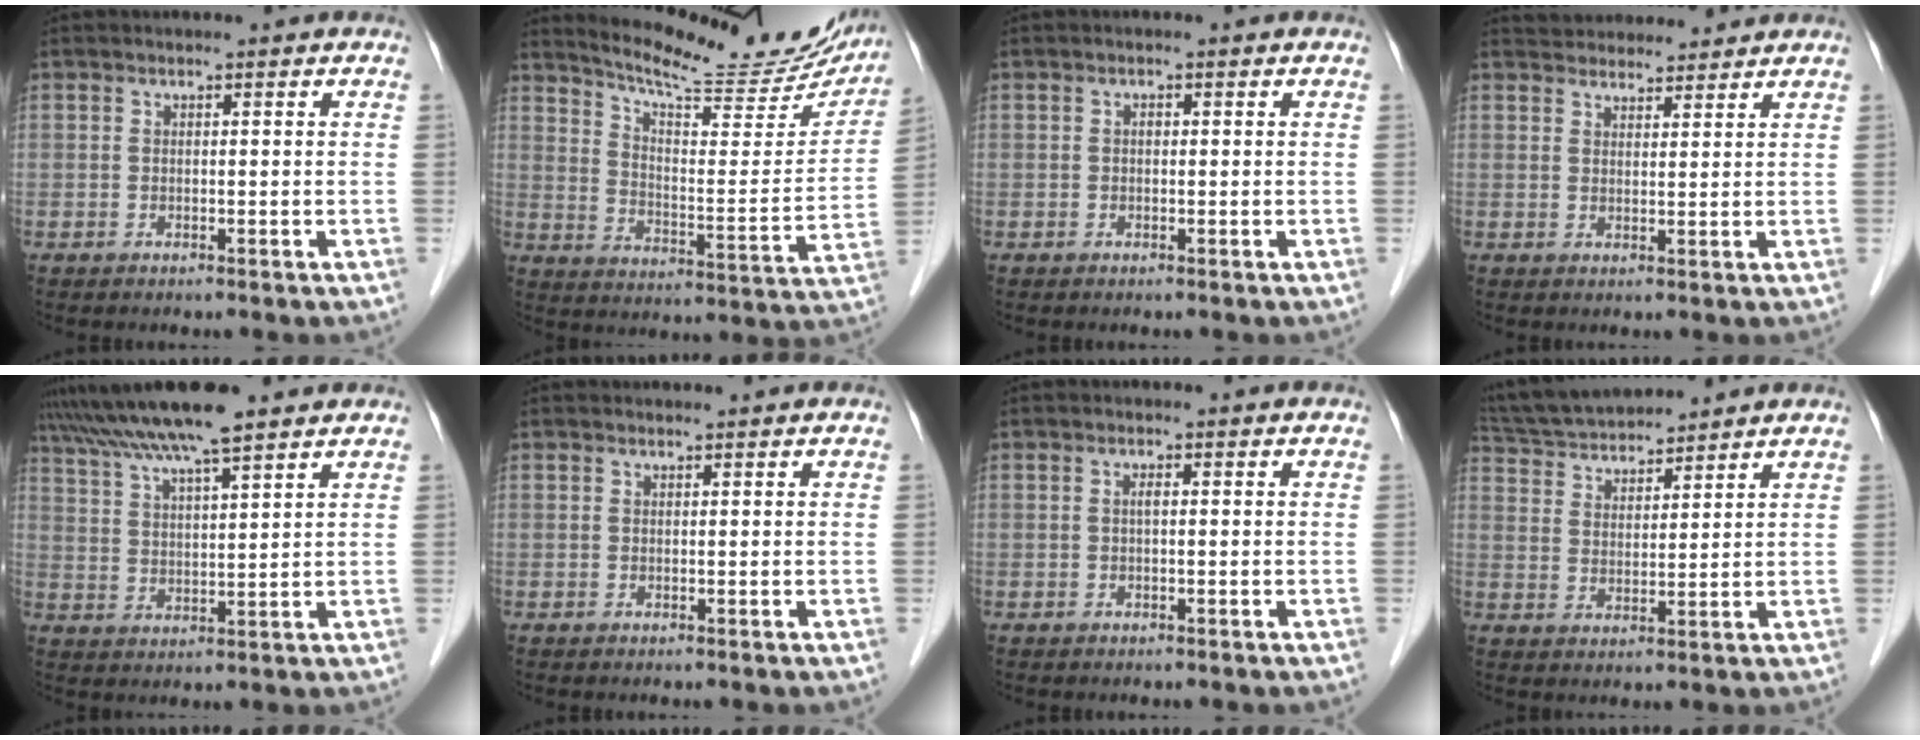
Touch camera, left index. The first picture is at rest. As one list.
[{"total": 21.0, "force": [19.3, 3.7, 7.5], "torque": [-0.106, -0.045, 0.254]}, {"total": 0.6, "force": [-0.4, 0.3, 0.4], "torque": [-0.007, -0.002, -0.009]}, {"total": 7.9, "force": [7.5, 2.0, 1.4], "torque": [-0.013, 0.020, 0.102]}, {"total": 11.8, "force": [9.8, 0.3, 6.7], "torque": [-0.123, 0.030, 0.162]}, {"total": 0.0}, {"total": 0.8, "force": [-0.3, 0.1, 0.7], "torque": [-0.014, -0.003, -0.007]}, {"total": 11.9, "force": [11.1, 2.1, 3.6], "torque": [-0.075, 0.031, 0.200]}]